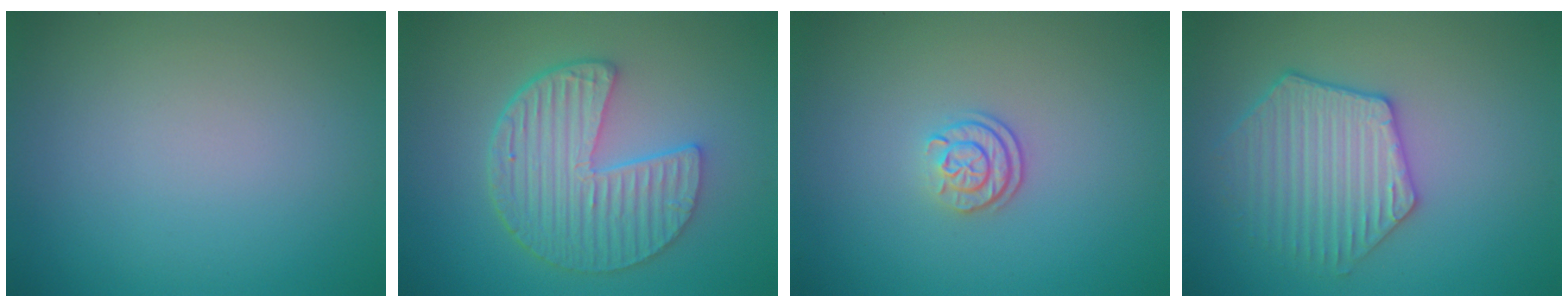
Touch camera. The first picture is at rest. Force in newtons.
{"total": 6.3, "press": 4.8, "slide": 4.1}
{"total": 2.2, "press": 1.7, "slide": 1.4}
{"total": 4.2, "press": 4.1, "slide": 1.1}